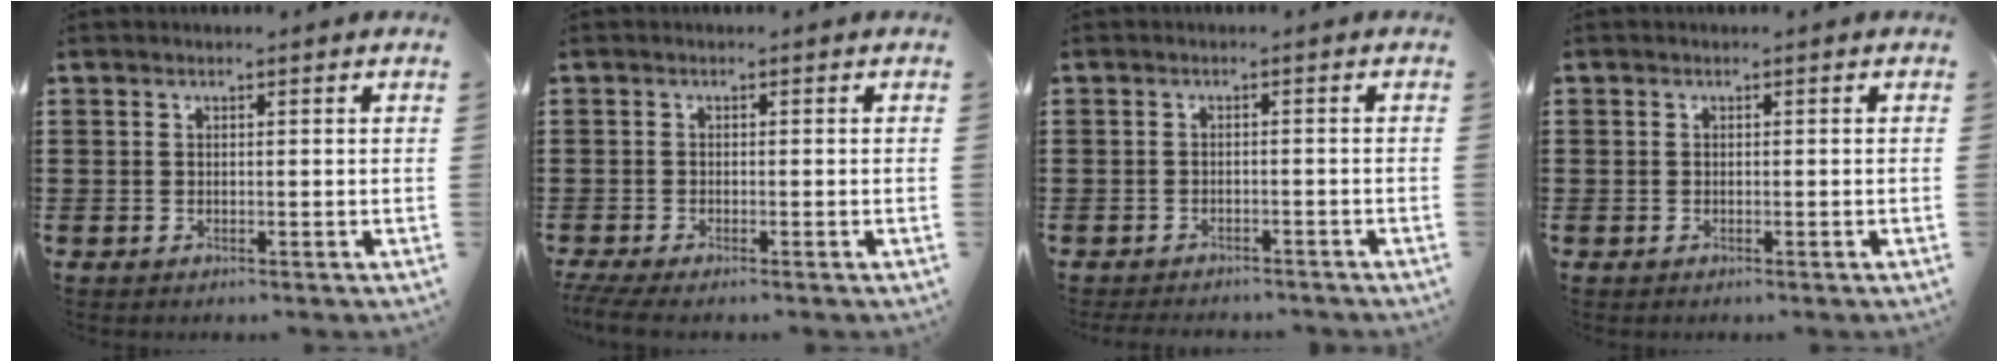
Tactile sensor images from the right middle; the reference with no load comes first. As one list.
[{"total": 1.4, "force": [-1.0, 0.0, 0.9], "torque": [-0.023, -0.007, -0.021]}, {"total": 1.8, "force": [-1.7, 0.1, -0.1], "torque": [-0.004, 0.000, -0.039]}, {"total": 0.6, "force": [-0.1, 0.6, 0.1], "torque": [-0.003, 0.003, -0.003]}]